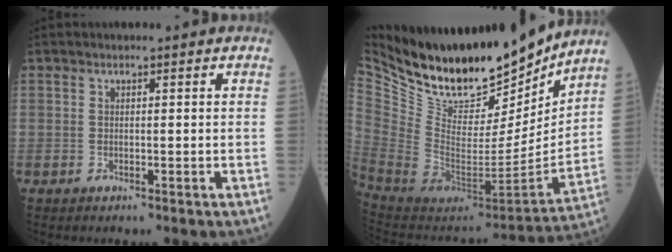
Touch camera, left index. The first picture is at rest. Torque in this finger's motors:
{"motor_torque": [0.98, -1.16, 0.22, 0.05]}